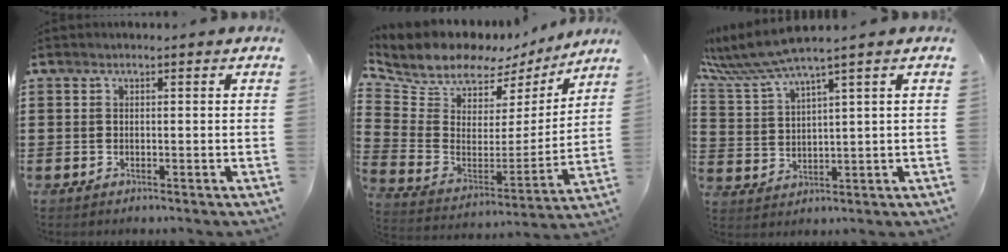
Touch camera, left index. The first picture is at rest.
{"total": 9.5, "force": [8.2, 4.1, 2.4], "torque": [-0.098, -0.053, 0.148]}
{"total": 6.2, "force": [4.9, 0.1, 3.9], "torque": [-0.102, -0.024, 0.081]}